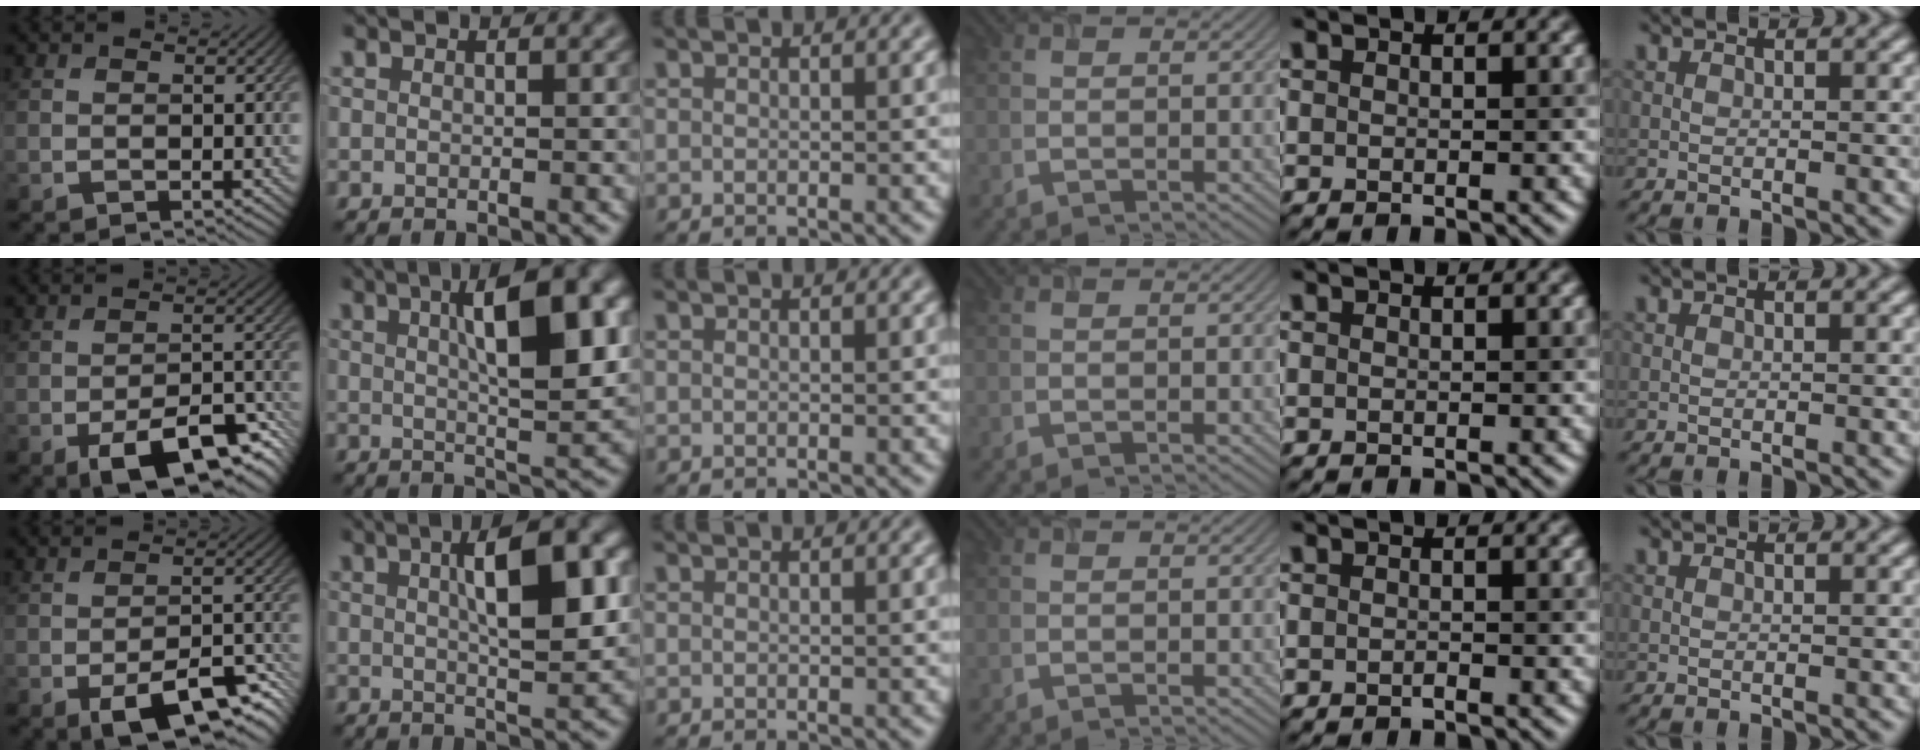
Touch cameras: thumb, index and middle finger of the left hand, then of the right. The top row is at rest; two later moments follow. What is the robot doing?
{"motion": "close", "object": "airpods case & airpods"}